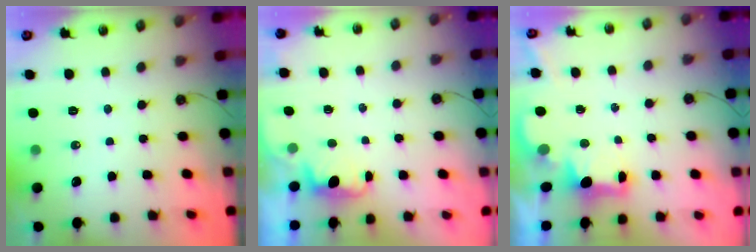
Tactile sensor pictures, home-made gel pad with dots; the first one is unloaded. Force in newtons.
{"total": 0.8, "press": 0.3, "slide": 0.7}
{"total": 2.3, "press": 2.2, "slide": 0.7}